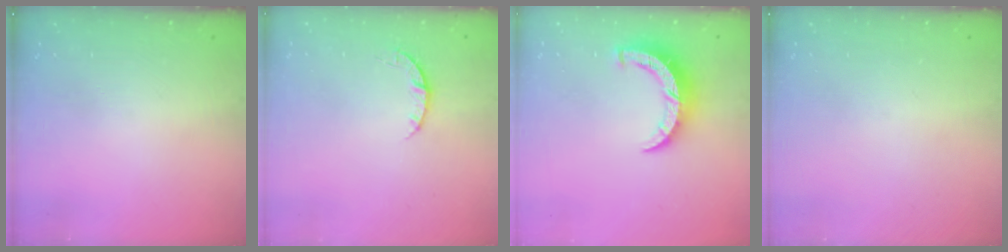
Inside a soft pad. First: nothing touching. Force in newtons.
{"total": 3.2, "press": 3.2, "slide": 0.5}
{"total": 8.0, "press": 8.0, "slide": 0.3}
{"total": 0.0}